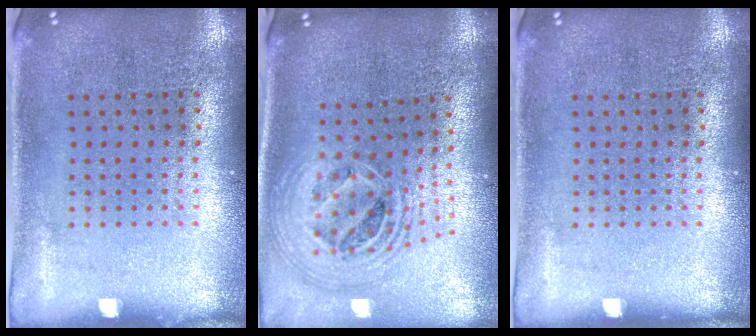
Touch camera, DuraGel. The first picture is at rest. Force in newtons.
{"total": 2.5, "press": 1.8, "slide": 1.7}
{"total": 0.0}